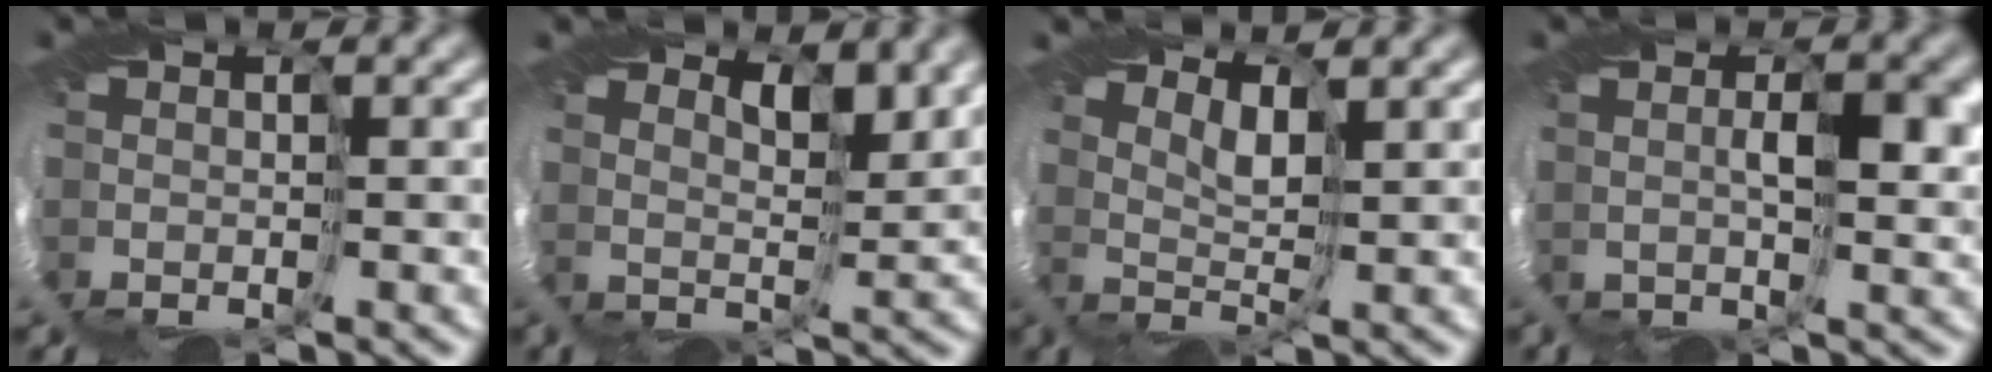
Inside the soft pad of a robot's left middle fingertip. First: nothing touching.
{"total": 2.4, "force": [2.4, -0.3, 0.1], "torque": [-0.015, -0.001, 0.040]}
{"total": 1.7, "force": [1.4, -0.9, -0.3], "torque": [-0.014, 0.002, 0.023]}
{"total": 2.2, "force": [0.6, 0.2, 2.1], "torque": [-0.046, 0.003, 0.013]}